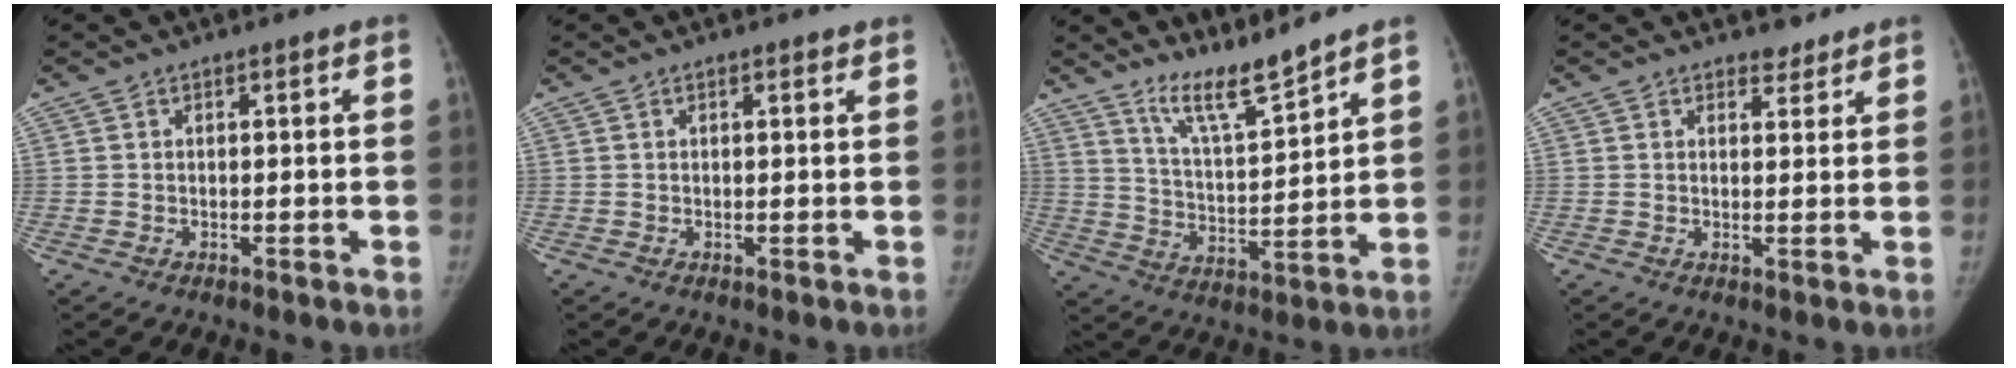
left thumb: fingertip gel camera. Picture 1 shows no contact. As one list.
[{"total": 0.9, "force": [0.6, 0.3, 0.6], "torque": [-0.010, -0.002, 0.007]}, {"total": 9.0, "force": [7.9, 0.3, 4.3], "torque": [-0.076, -0.068, 0.151]}, {"total": 2.5, "force": [2.1, 1.3, 0.4], "torque": [0.010, -0.014, 0.026]}]